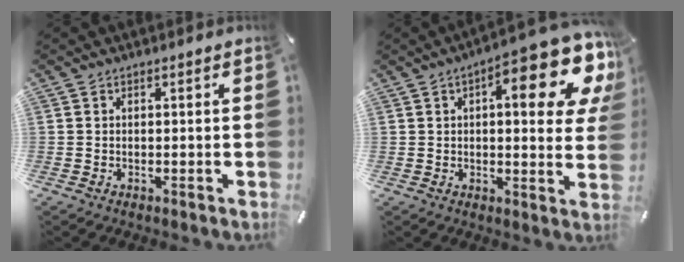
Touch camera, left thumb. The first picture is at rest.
{"total": 18.9, "force": [8.6, 6.6, 15.5], "torque": [-0.193, -0.056, 0.128]}